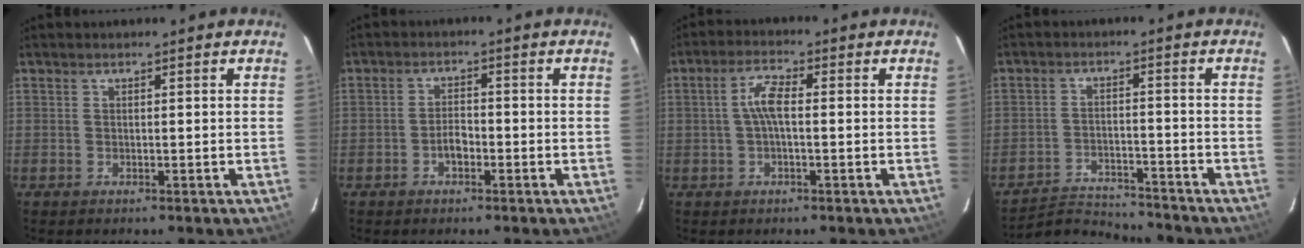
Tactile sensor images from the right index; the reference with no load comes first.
{"total": 2.8, "force": [-1.4, 1.5, 1.9], "torque": [-0.037, 0.006, -0.026]}
{"total": 4.5, "force": [-0.1, 1.4, 4.3], "torque": [-0.089, 0.012, -0.003]}
{"total": 8.1, "force": [-7.9, 1.8, 0.3], "torque": [-0.033, 0.007, -0.127]}